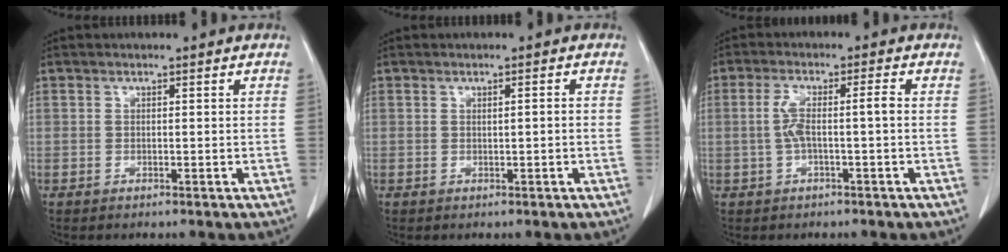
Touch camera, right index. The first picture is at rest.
{"total": 1.0, "force": [0.0, 0.1, 1.0], "torque": [-0.020, 0.000, 0.003]}
{"total": 4.6, "force": [-0.4, 0.4, 4.5], "torque": [-0.099, 0.020, -0.004]}